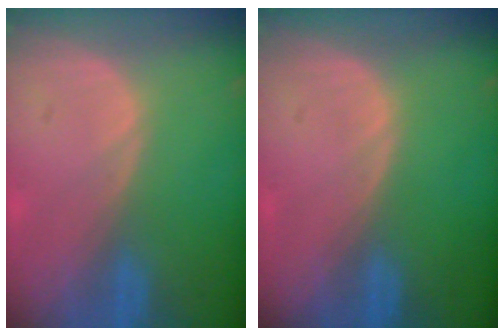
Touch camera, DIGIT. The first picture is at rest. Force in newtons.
{"total": 0.0}